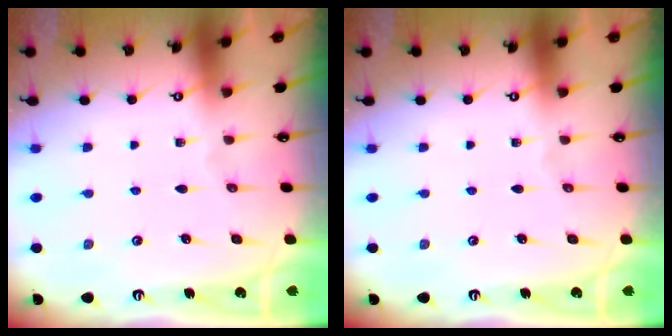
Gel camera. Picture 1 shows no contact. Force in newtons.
{"total": 0.0}